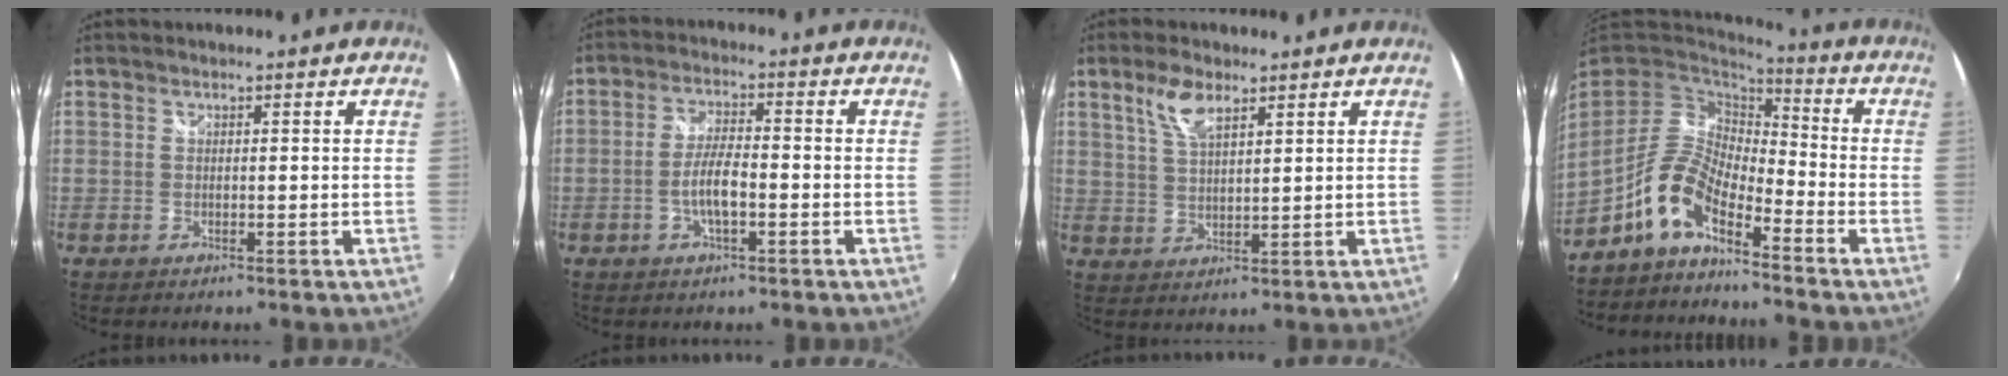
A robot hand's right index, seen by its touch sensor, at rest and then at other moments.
{"total": 5.7, "force": [-1.9, 1.6, 5.2], "torque": [-0.103, 0.002, -0.036]}
{"total": 5.6, "force": [3.5, 2.0, 3.9], "torque": [-0.076, 0.005, 0.070]}
{"total": 9.7, "force": [-6.4, 3.3, 6.4], "torque": [-0.132, 0.012, -0.134]}